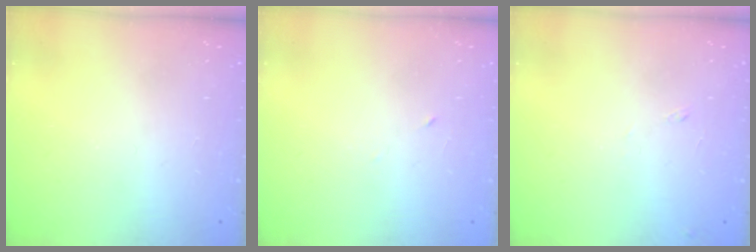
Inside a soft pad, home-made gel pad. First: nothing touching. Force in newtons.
{"total": 2.7, "press": 2.5, "slide": 1.0}
{"total": 5.8, "press": 5.7, "slide": 0.8}